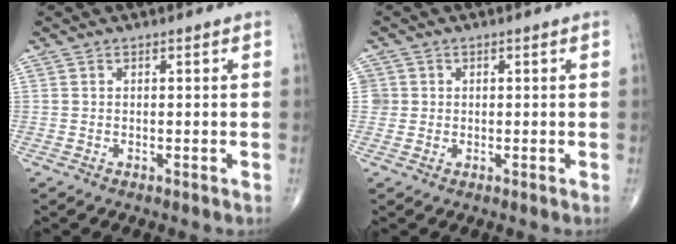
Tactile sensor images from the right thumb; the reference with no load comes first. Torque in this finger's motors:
{"motor_torque": [0.09, 0.01, 0.18, 0.11, -0.06]}